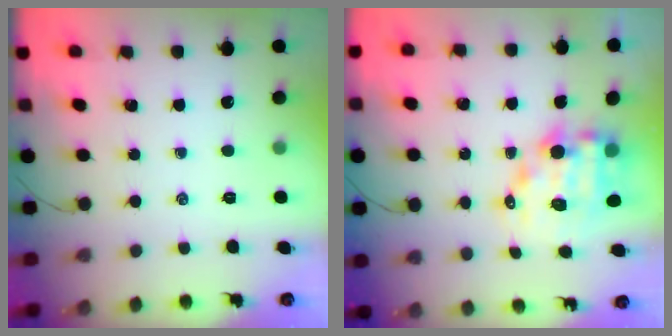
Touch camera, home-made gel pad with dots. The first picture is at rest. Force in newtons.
{"total": 11.6, "press": 11.2, "slide": 3.3}